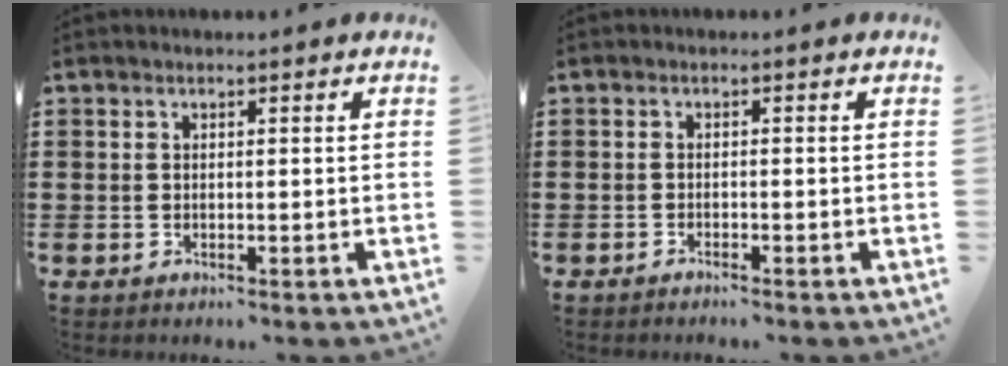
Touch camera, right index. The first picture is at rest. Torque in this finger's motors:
{"motor_torque": [-0.38, 0.38, 0.05, 0.00]}